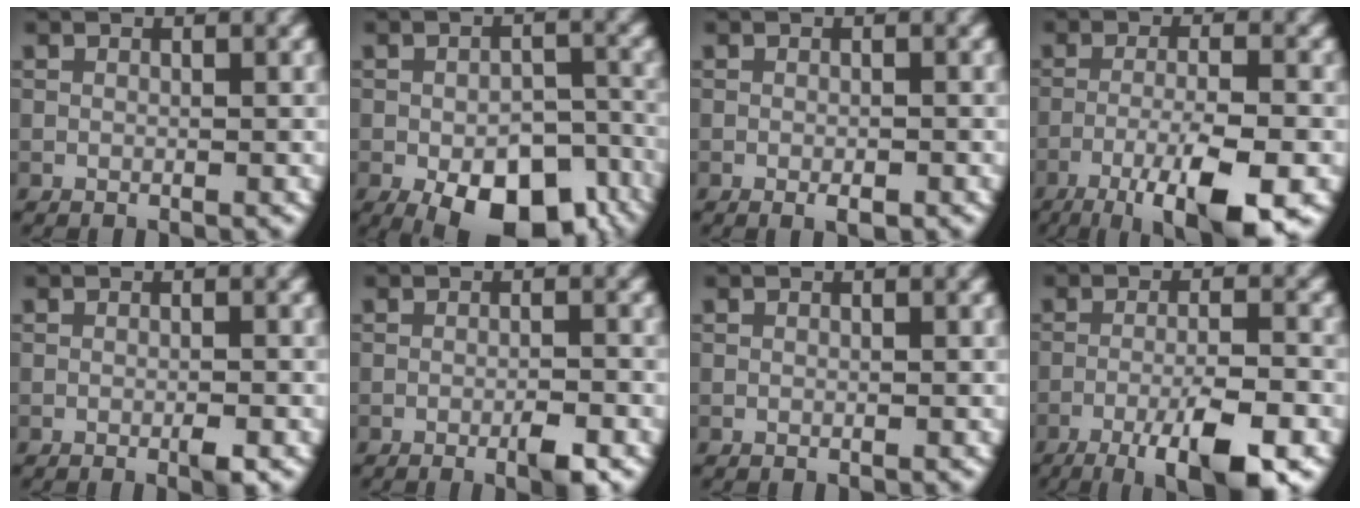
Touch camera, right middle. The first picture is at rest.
{"total": 11.4, "force": [-6.2, 5.4, 7.9], "torque": [-0.121, -0.024, -0.078]}
{"total": 1.2, "force": [-0.6, 0.4, 1.0], "torque": [-0.014, -0.003, -0.009]}
{"total": 9.2, "force": [-5.2, 1.9, 7.3], "torque": [-0.119, -0.003, -0.090]}
{"total": 1.1, "force": [-0.5, 0.1, 1.0], "torque": [-0.015, -0.003, -0.010]}
{"total": 2.3, "force": [-1.3, 0.3, 1.9], "torque": [-0.031, 0.000, -0.023]}
{"total": 0.0}
{"total": 8.1, "force": [-4.7, 1.6, 6.4], "torque": [-0.100, -0.001, -0.077]}